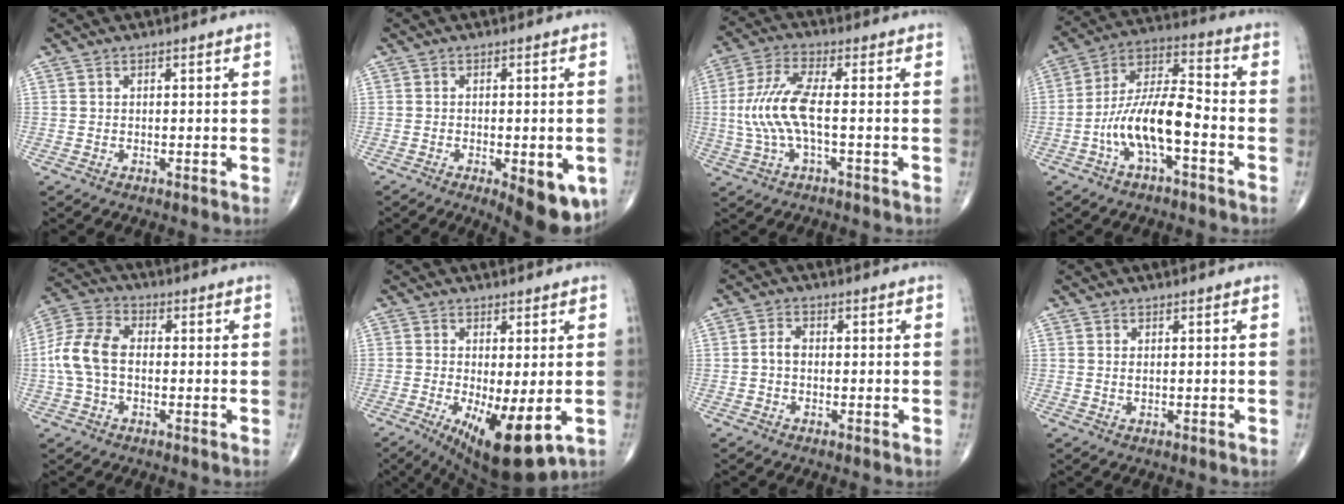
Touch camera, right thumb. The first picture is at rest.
{"total": 11.0, "force": [-4.2, 4.2, 9.2], "torque": [-0.107, -0.004, -0.047]}
{"total": 9.9, "force": [-0.7, 2.8, 9.5], "torque": [-0.226, 0.020, -0.016]}
{"total": 13.4, "force": [-4.4, 5.0, 11.6], "torque": [-0.220, 0.050, -0.084]}
{"total": 10.2, "force": [-0.5, 6.7, 7.7], "torque": [-0.164, 0.030, -0.018]}
{"total": 11.8, "force": [-3.2, 3.8, 10.7], "torque": [-0.168, -0.023, -0.034]}
{"total": 2.4, "force": [-0.3, 1.6, 1.7], "torque": [-0.027, 0.009, -0.011]}
{"total": 0.7, "force": [0.2, 0.3, 0.6], "torque": [-0.009, -0.002, 0.004]}